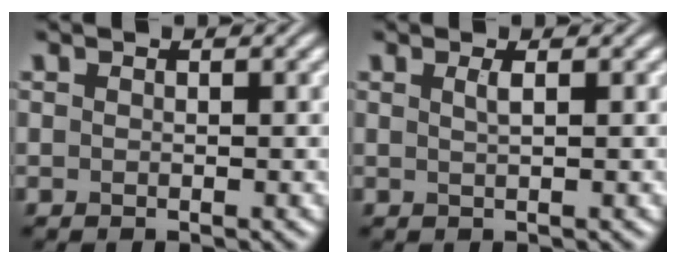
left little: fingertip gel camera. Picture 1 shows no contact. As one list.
[{"total": 1.2, "force": [0.4, 0.4, 1.1], "torque": [-0.014, 0.003, 0.005]}]